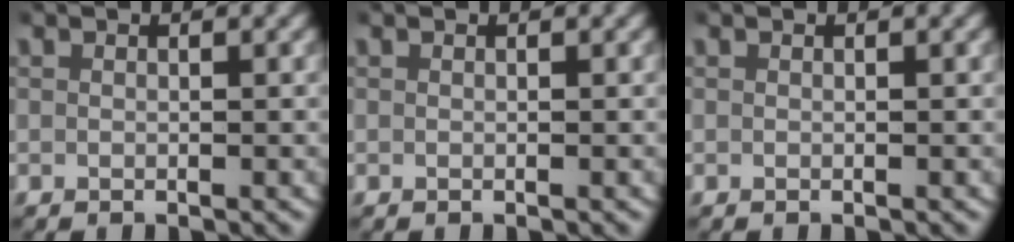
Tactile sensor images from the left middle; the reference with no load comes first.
{"total": 0.0}
{"total": 0.0}